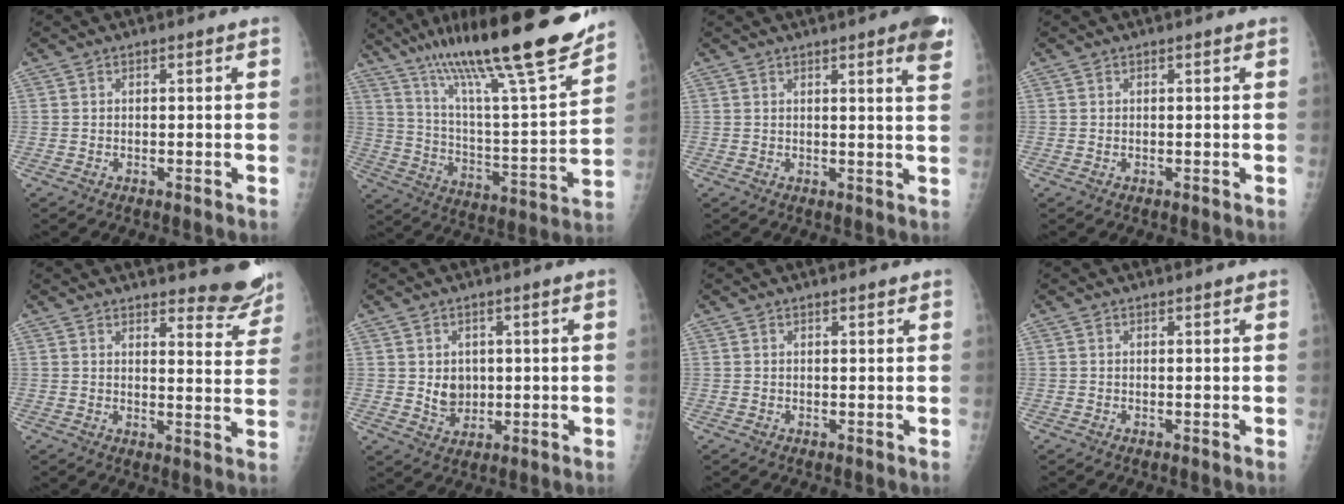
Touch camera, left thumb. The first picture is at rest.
{"total": 27.7, "force": [20.7, 3.1, 18.1], "torque": [-0.282, -0.073, 0.338]}
{"total": 6.6, "force": [3.9, 0.6, 5.3], "torque": [-0.055, -0.013, 0.040]}
{"total": 0.6, "force": [0.3, 0.1, 0.4], "torque": [-0.010, 0.001, 0.007]}
{"total": 9.0, "force": [8.2, 2.0, 3.0], "torque": [-0.010, -0.070, 0.093]}
{"total": 4.3, "force": [0.7, 3.5, 2.4], "torque": [-0.022, -0.010, 0.023]}
{"total": 1.2, "force": [1.0, 0.1, 0.6], "torque": [-0.004, -0.003, 0.015]}
{"total": 0.6, "force": [0.6, 0.0, 0.1], "torque": [-0.004, -0.002, 0.009]}